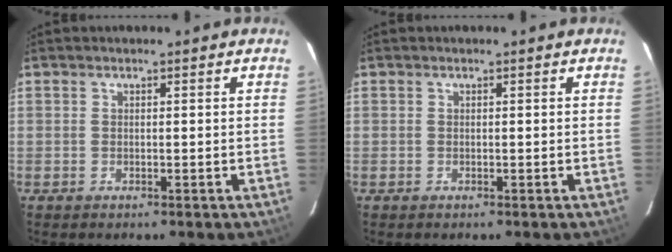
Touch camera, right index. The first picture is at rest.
{"total": 0.0}